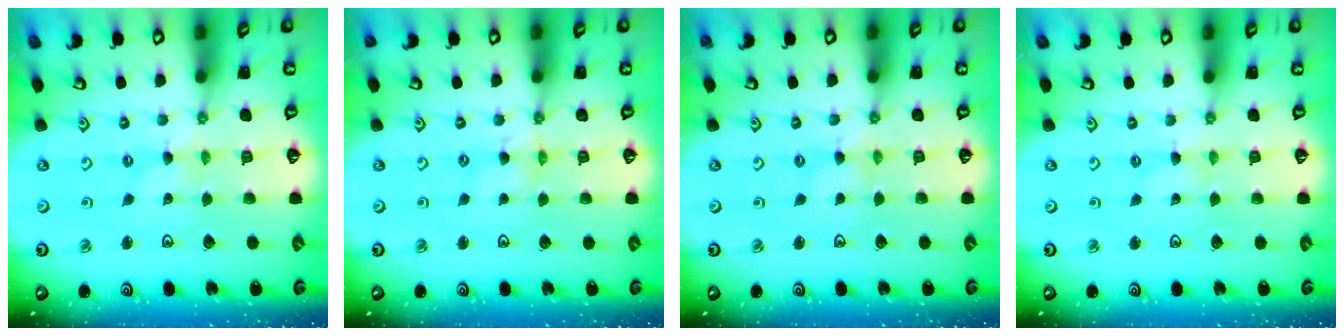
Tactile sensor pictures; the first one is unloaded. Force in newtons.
{"total": 1.2, "press": 1.2, "slide": 0.3}
{"total": 0.0}
{"total": 0.0}